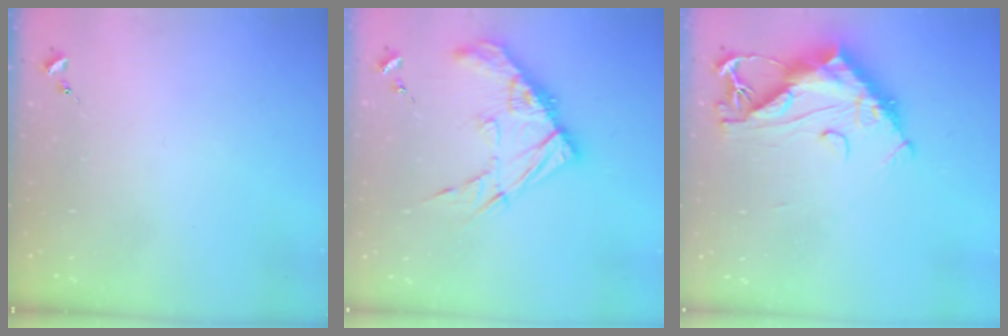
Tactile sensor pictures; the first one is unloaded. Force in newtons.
{"total": 15.6, "press": 15.5, "slide": 1.4}
{"total": 15.1, "press": 15.1, "slide": 1.2}